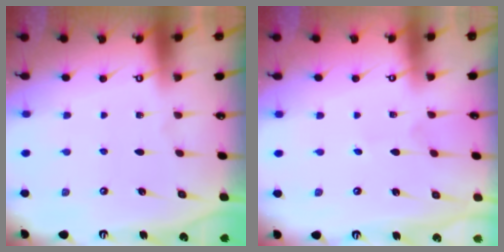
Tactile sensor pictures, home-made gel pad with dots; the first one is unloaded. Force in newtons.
{"total": 1.0, "press": 1.0, "slide": 0.0}